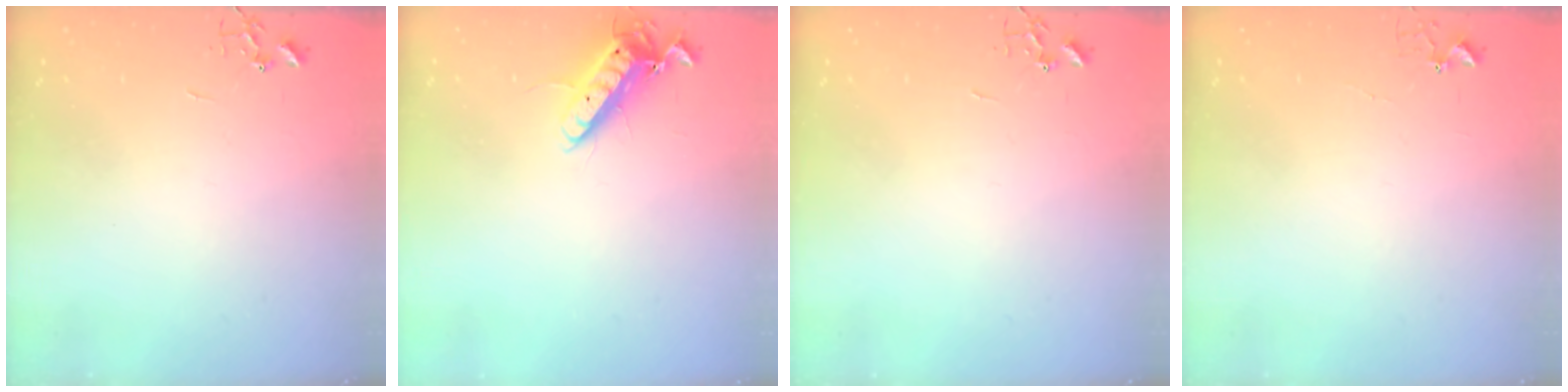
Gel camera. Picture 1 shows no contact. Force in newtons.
{"total": 12.2, "press": 12.1, "slide": 1.7}
{"total": 0.0}
{"total": 3.4, "press": 3.4, "slide": 0.5}